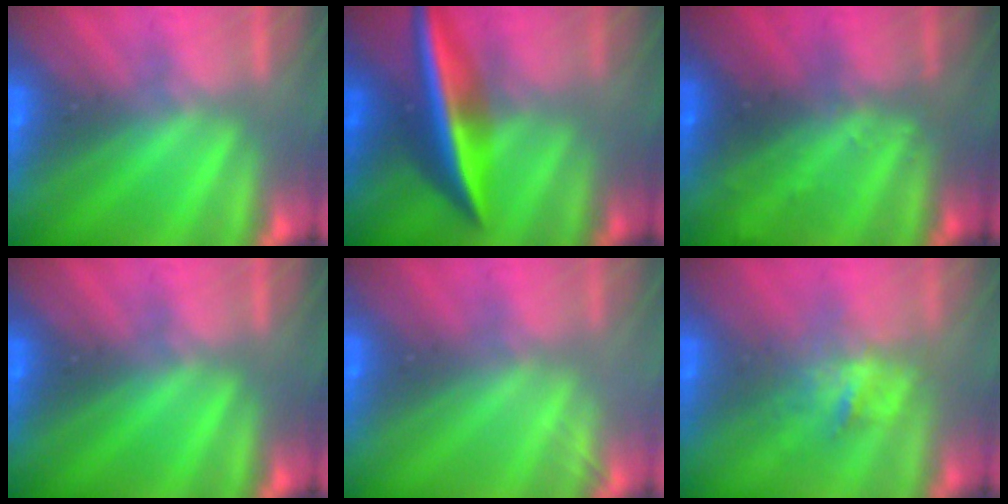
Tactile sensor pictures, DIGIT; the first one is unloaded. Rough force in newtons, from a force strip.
{"total": 2.5}
{"total": 2.4}
{"total": 0.0}
{"total": 2.1}
{"total": 2.8}